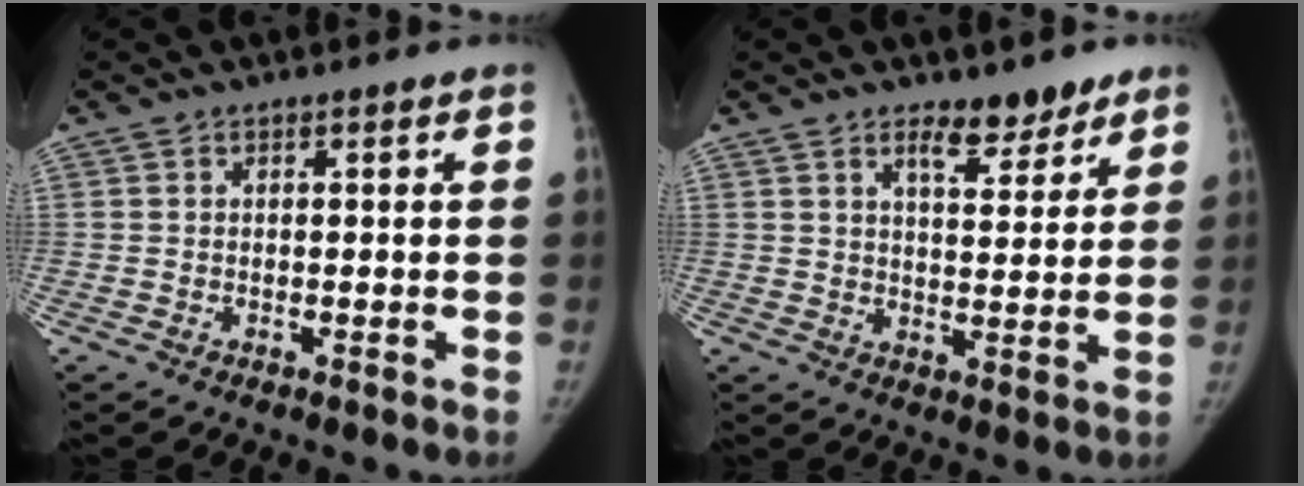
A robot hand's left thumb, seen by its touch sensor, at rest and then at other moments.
{"total": 7.1, "force": [5.1, 2.9, 4.1], "torque": [-0.034, -0.035, 0.076]}